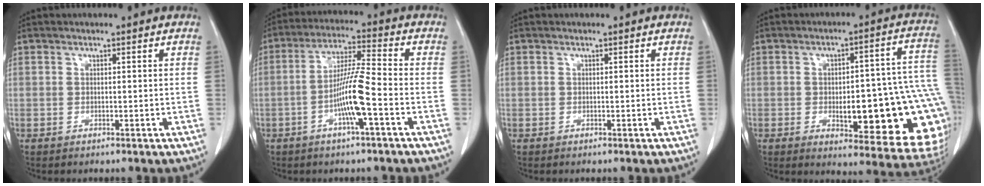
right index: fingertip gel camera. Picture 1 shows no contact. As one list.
[{"total": 8.9, "force": [-2.9, -0.1, 8.4], "torque": [-0.163, 0.003, -0.057]}, {"total": 0.0}, {"total": 22.5, "force": [-4.2, 5.7, 21.3], "torque": [-0.178, 0.026, -0.031]}]